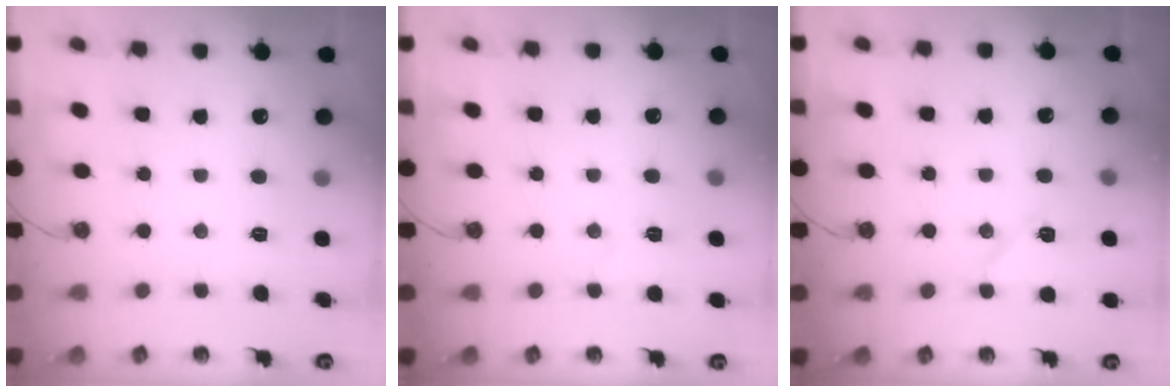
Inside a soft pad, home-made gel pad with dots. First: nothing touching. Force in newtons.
{"total": 5.1, "press": 4.5, "slide": 2.5}
{"total": 7.7, "press": 7.7, "slide": 0.5}